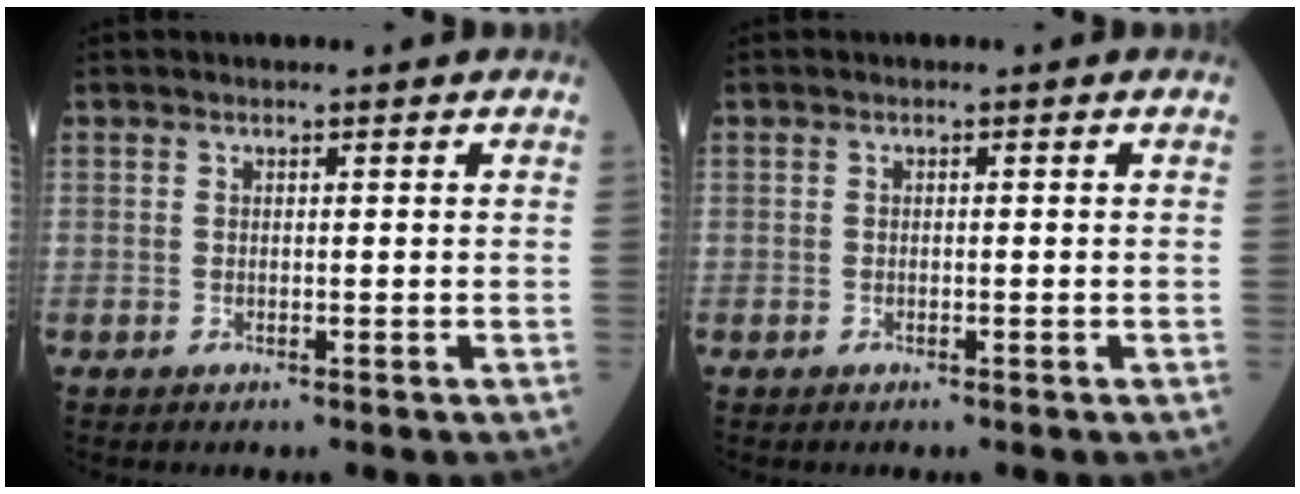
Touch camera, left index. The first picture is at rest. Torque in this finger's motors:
{"motor_torque": [0.00, 0.00, 0.00, 0.00]}